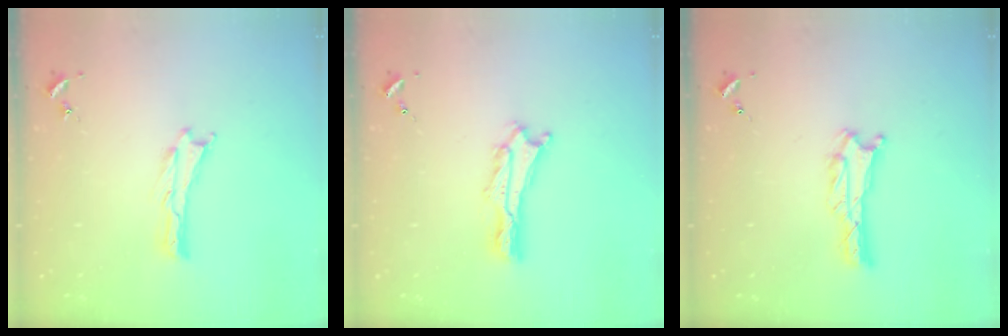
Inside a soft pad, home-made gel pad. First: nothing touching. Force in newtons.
{"total": 2.2, "press": 2.2, "slide": 0.3}
{"total": 1.4, "press": 1.4, "slide": 0.1}